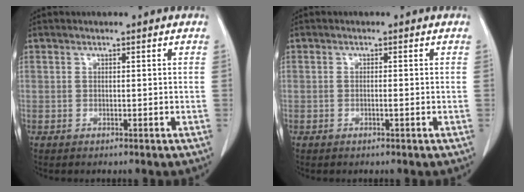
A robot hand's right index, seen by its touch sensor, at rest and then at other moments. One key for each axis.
{"total": 0.7, "fx": -0.3, "fy": 0.0, "fz": 0.7, "tx": -0.014, "ty": 0.001, "tz": -0.004}